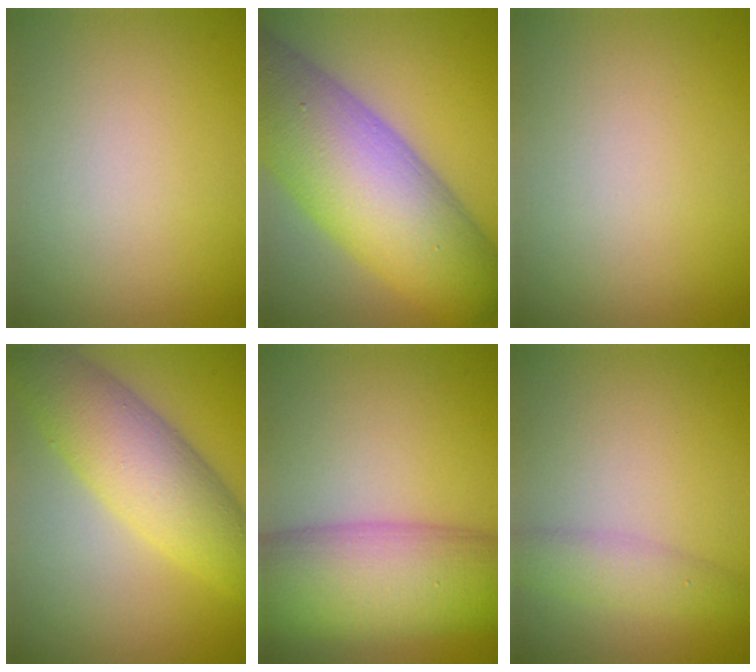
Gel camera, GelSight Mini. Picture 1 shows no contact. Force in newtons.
{"total": 14.1, "press": 14.1, "slide": 0.5}
{"total": 0.0}
{"total": 7.7, "press": 7.7, "slide": 0.2}
{"total": 10.8, "press": 10.8, "slide": 0.4}
{"total": 2.5, "press": 2.5, "slide": 0.0}